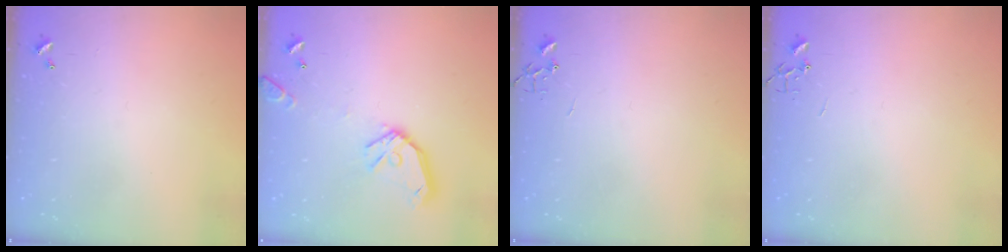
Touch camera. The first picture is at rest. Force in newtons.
{"total": 14.4, "press": 14.2, "slide": 2.1}
{"total": 0.0}
{"total": 0.0}